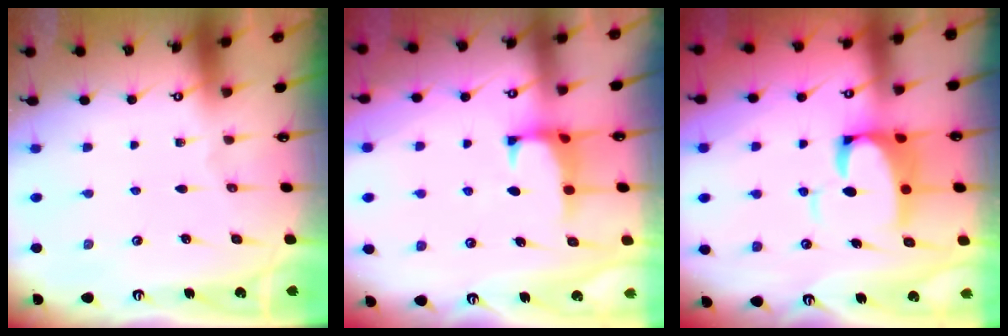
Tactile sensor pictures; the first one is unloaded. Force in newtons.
{"total": 0.8, "press": 0.6, "slide": 0.5}
{"total": 7.9, "press": 7.8, "slide": 1.3}